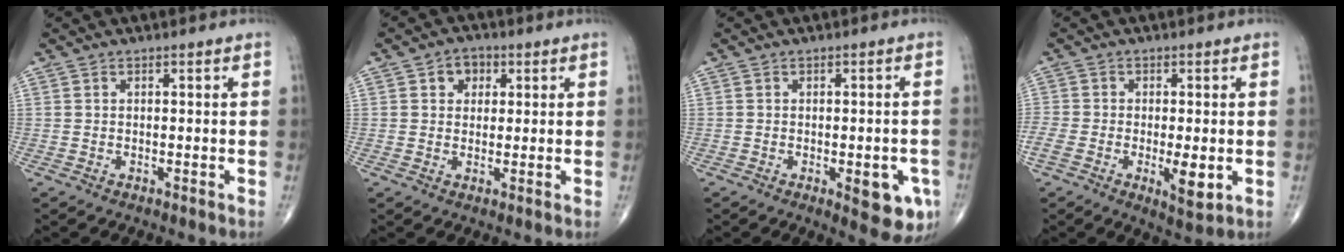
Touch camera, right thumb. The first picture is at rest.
{"total": 3.9, "force": [1.4, 3.2, 1.9], "torque": [-0.005, 0.000, 0.017]}
{"total": 7.8, "force": [-2.7, 3.1, 6.6], "torque": [-0.060, -0.001, -0.025]}
{"total": 9.2, "force": [-2.5, 4.1, 7.9], "torque": [-0.154, -0.006, -0.041]}